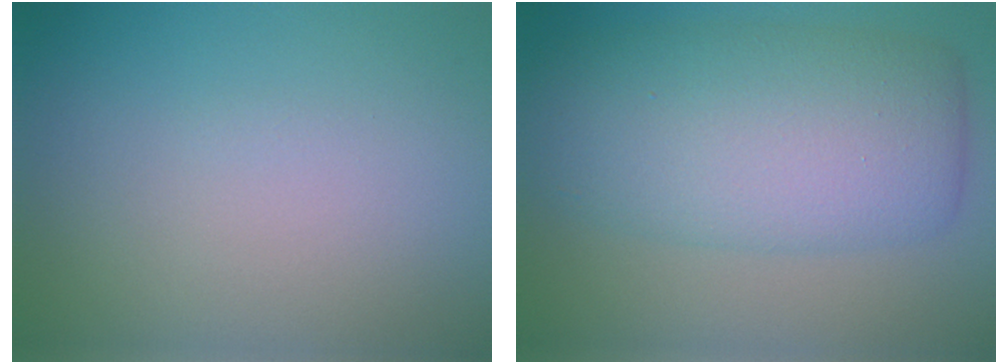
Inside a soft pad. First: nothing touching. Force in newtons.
{"total": 9.8, "press": 9.8, "slide": 0.1}